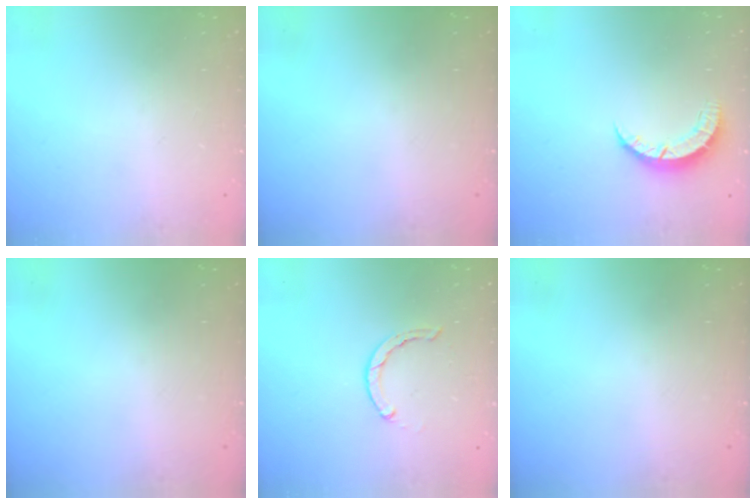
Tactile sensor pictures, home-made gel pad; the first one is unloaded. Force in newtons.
{"total": 0.0}
{"total": 4.4, "press": 4.4, "slide": 0.5}
{"total": 0.0}
{"total": 1.5, "press": 1.5, "slide": 0.2}
{"total": 0.0}